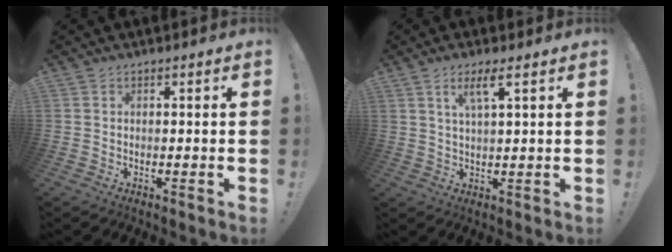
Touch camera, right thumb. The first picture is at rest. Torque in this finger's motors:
{"motor_torque": [-0.16, 0.15, 0.06, 0.55, 0.20]}